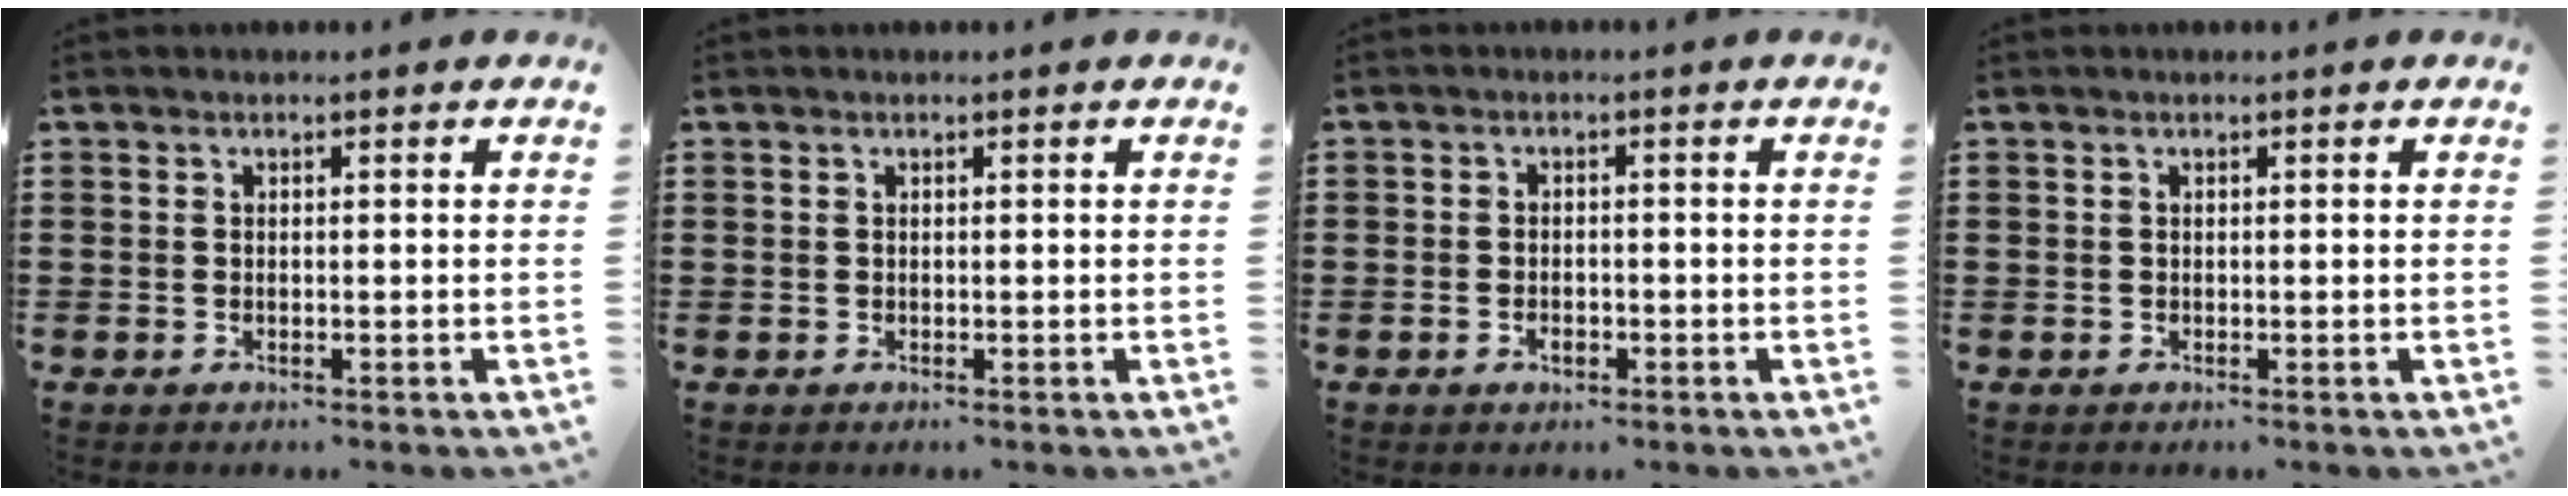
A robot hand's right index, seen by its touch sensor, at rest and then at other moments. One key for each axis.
{"total": 0.0}
{"total": 1.7, "fx": -0.8, "fy": 1.0, "fz": 1.2, "tx": -0.023, "ty": 0.001, "tz": -0.015}
{"total": 0.0}